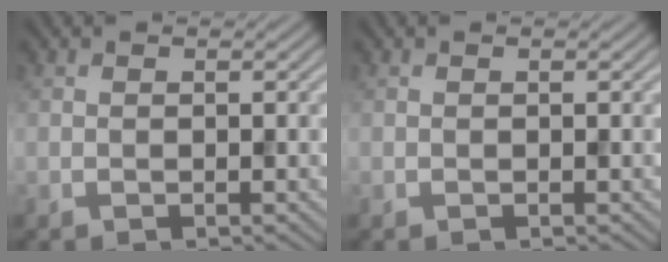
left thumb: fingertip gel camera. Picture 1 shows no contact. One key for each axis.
{"total": 0.0}